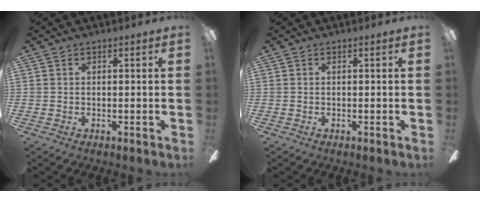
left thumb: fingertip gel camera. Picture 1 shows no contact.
{"total": 0.0}